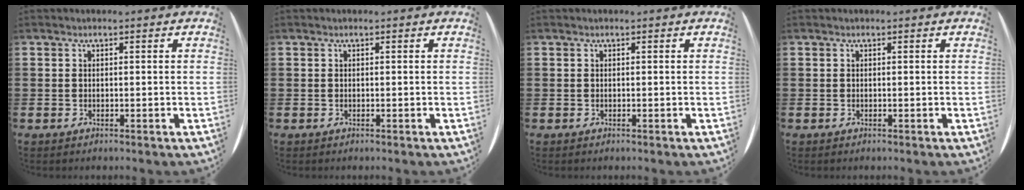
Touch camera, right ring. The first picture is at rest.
{"total": 0.0}
{"total": 0.0}
{"total": 0.0}